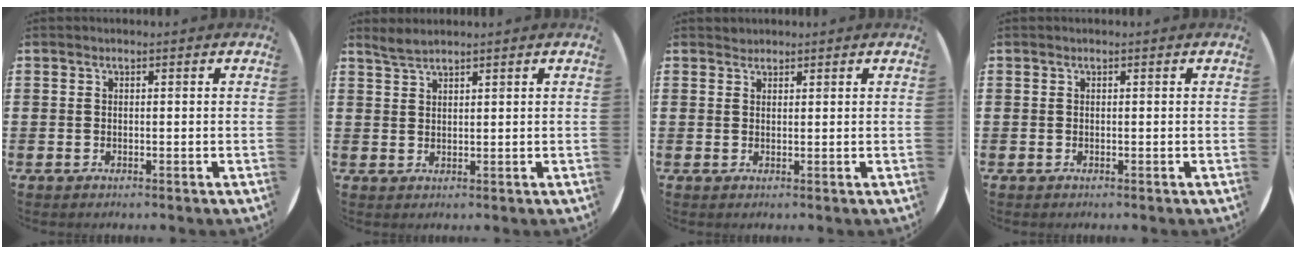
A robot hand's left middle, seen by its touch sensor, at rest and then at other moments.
{"total": 1.9, "force": [1.8, 0.0, 0.5], "torque": [-0.013, 0.001, 0.035]}
{"total": 0.9, "force": [0.8, 0.2, -0.2], "torque": [0.001, 0.003, 0.016]}
{"total": 0.0}